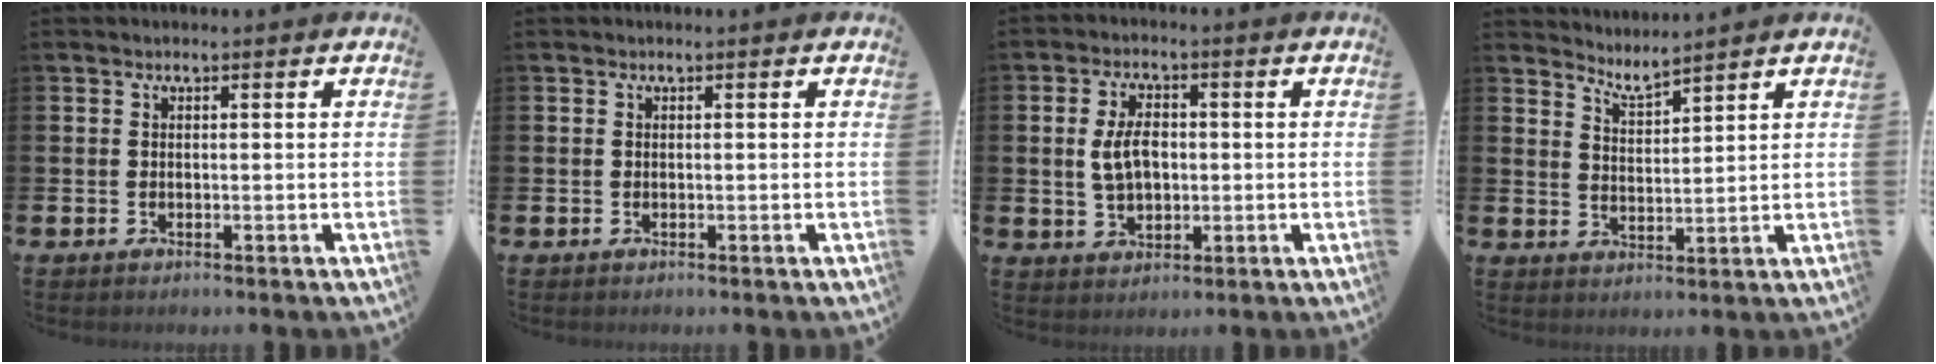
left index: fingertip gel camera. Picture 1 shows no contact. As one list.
[{"total": 0.0}, {"total": 5.2, "force": [0.5, 3.2, 4.0], "torque": [-0.066, 0.006, 0.004]}, {"total": 3.8, "force": [3.7, -0.2, 0.4], "torque": [-0.024, -0.020, 0.068]}]